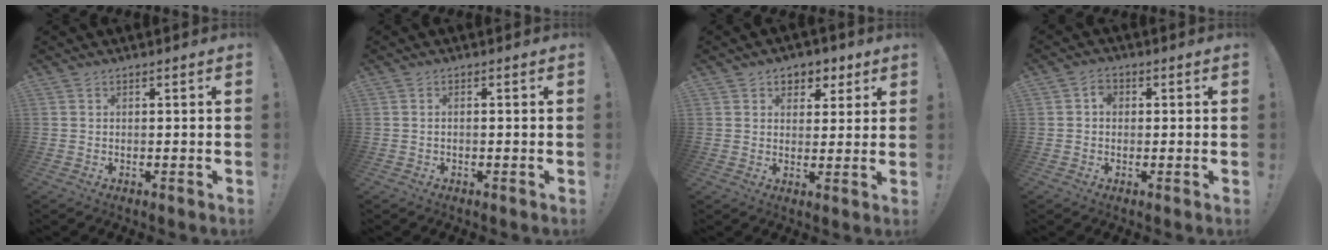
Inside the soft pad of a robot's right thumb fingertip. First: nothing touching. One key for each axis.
{"total": 0.8, "fx": -0.5, "fy": 0.1, "fz": 0.6, "tx": -0.010, "ty": 0.001, "tz": -0.010}
{"total": 5.6, "fx": 2.8, "fy": 4.6, "fz": 1.5, "tx": -0.007, "ty": -0.016, "tz": 0.050}
{"total": 2.8, "fx": 0.0, "fy": 2.3, "fz": 1.5, "tx": -0.015, "ty": 0.004, "tz": -0.003}